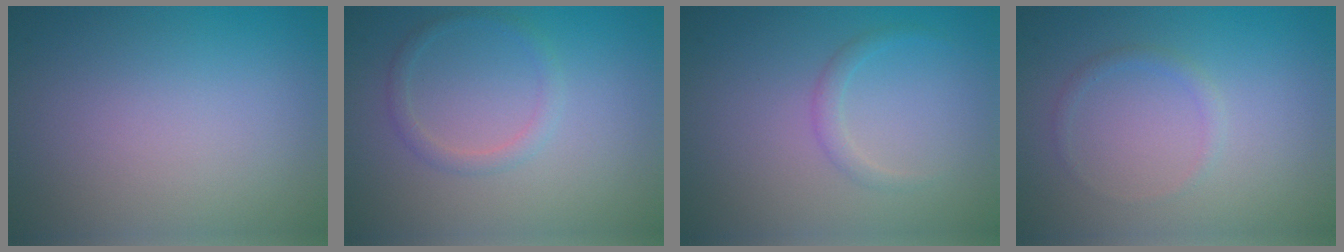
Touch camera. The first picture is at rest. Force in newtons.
{"total": 1.5, "press": 1.5, "slide": 0.1}
{"total": 1.2, "press": 1.2, "slide": 0.0}
{"total": 0.9, "press": 0.9, "slide": 0.1}